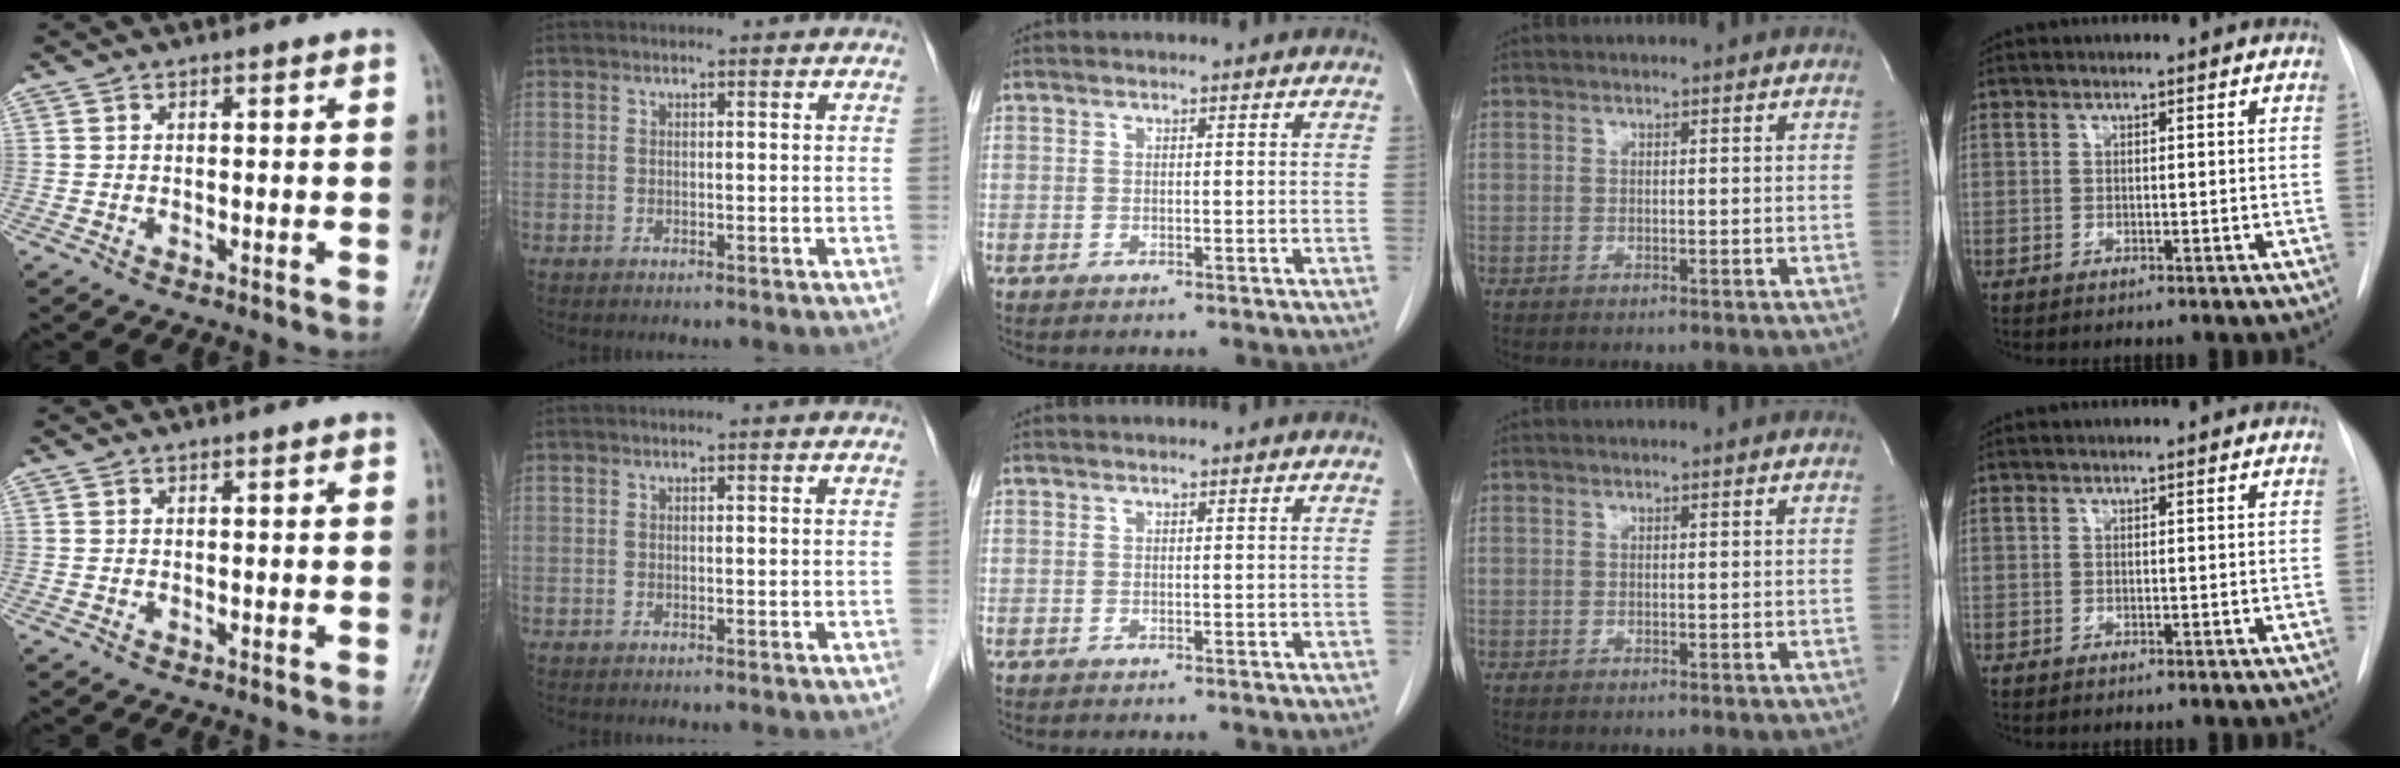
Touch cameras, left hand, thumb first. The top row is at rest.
{}